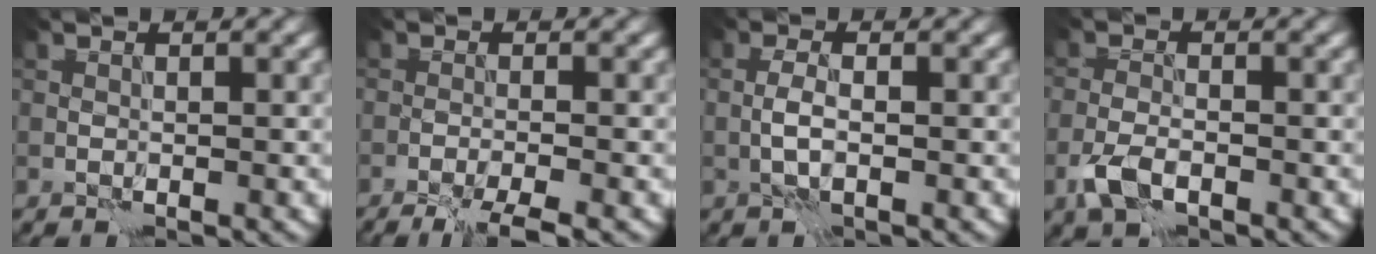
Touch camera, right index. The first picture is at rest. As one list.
[{"total": 4.1, "force": [-3.2, 0.3, 2.5], "torque": [-0.041, -0.007, -0.056]}, {"total": 1.4, "force": [-0.3, 0.2, 1.3], "torque": [-0.028, 0.002, -0.011]}, {"total": 2.8, "force": [-1.6, 1.2, 1.9], "torque": [-0.042, -0.003, -0.036]}]